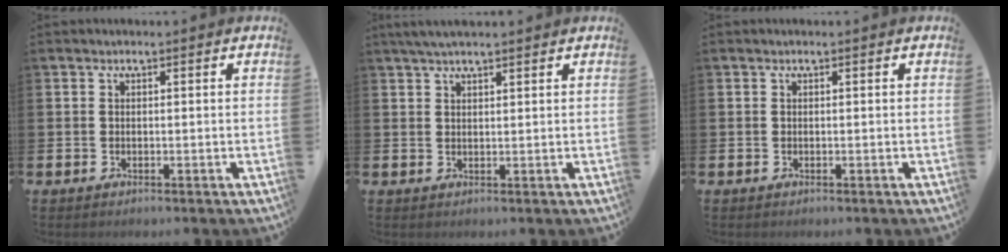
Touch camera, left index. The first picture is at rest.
{"total": 2.8, "force": [2.3, 0.4, 1.4], "torque": [-0.024, 0.000, 0.041]}
{"total": 0.0}